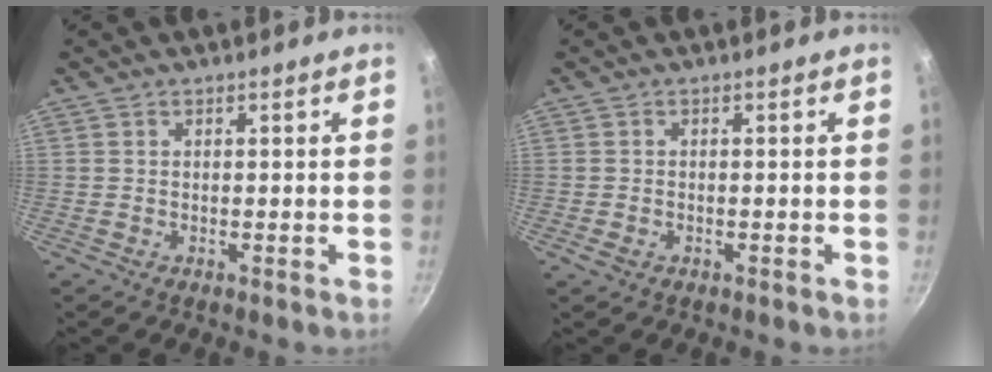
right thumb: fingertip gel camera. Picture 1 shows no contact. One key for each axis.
{"total": 1.7, "fx": -0.7, "fy": 1.1, "fz": 1.0, "tx": -0.021, "ty": 0.001, "tz": -0.013}